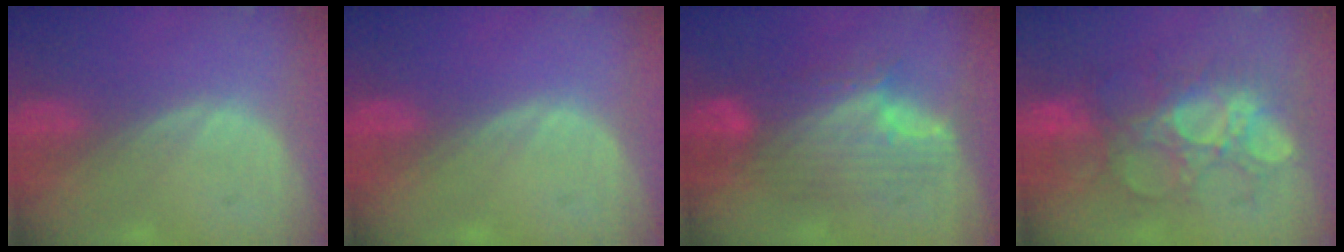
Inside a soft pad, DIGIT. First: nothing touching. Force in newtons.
{"total": 0.0}
{"total": 8.4, "press": 8.4, "slide": 0.3}
{"total": 9.2, "press": 9.2, "slide": 0.5}